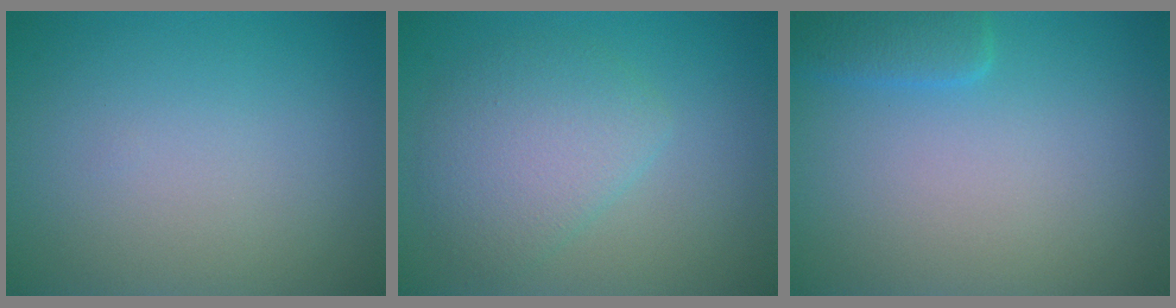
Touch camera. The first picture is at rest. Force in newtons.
{"total": 4.0, "press": 4.0, "slide": 0.1}
{"total": 2.0, "press": 2.0, "slide": 0.1}